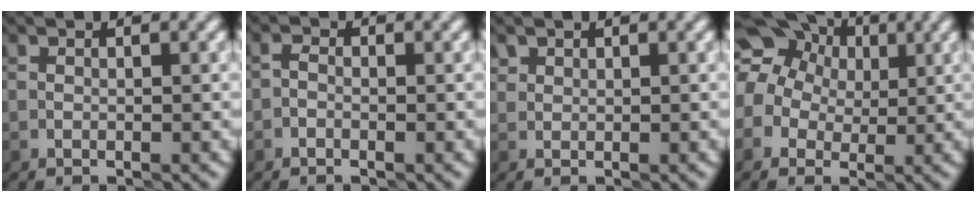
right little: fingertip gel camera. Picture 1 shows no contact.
{"total": 0.8, "force": [-0.5, 0.5, 0.5], "torque": [-0.008, 0.004, -0.012]}
{"total": 1.0, "force": [0.7, 0.7, 0.0], "torque": [0.003, 0.000, 0.010]}
{"total": 13.2, "force": [4.5, 11.0, 5.7], "torque": [-0.127, 0.041, 0.059]}